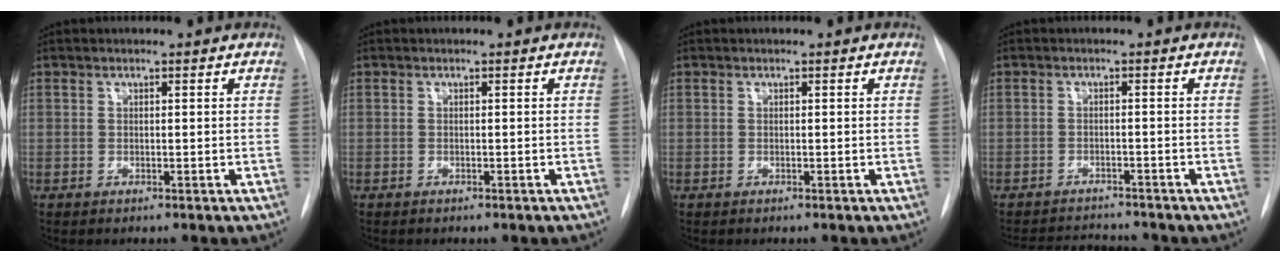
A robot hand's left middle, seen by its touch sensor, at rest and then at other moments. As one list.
[{"total": 0.9, "force": [-0.7, 0.3, 0.4], "torque": [-0.012, -0.001, -0.008]}, {"total": 0.0}, {"total": 6.6, "force": [-6.4, 0.8, 1.1], "torque": [-0.016, 0.001, -0.092]}]